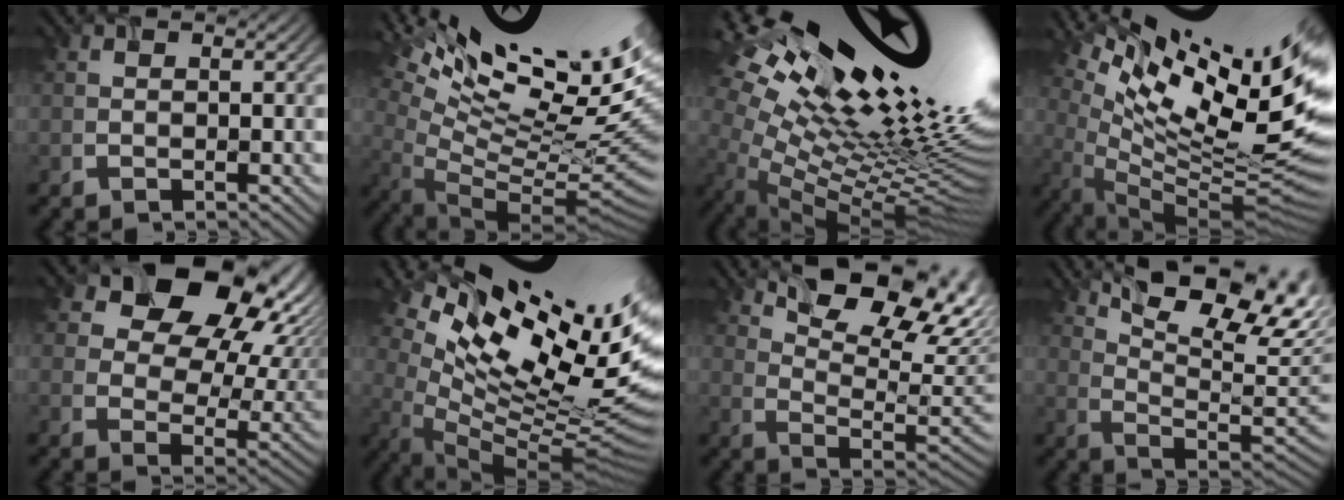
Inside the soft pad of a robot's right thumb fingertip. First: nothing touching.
{"total": 16.7, "force": [8.5, 5.3, 13.4], "torque": [-0.215, 0.003, 0.159]}
{"total": 18.8, "force": [8.3, 6.2, 15.7], "torque": [-0.275, 0.024, 0.130]}
{"total": 15.7, "force": [6.6, 5.2, 13.2], "torque": [-0.216, 0.002, 0.124]}
{"total": 15.4, "force": [7.7, 10.0, 8.8], "torque": [-0.145, 0.004, 0.127]}
{"total": 16.8, "force": [7.5, 6.9, 13.4], "torque": [-0.203, 0.007, 0.141]}
{"total": 14.1, "force": [6.1, 6.8, 10.7], "torque": [-0.166, 0.004, 0.087]}
{"total": 14.9, "force": [7.3, 6.0, 11.5], "torque": [-0.192, 0.011, 0.110]}